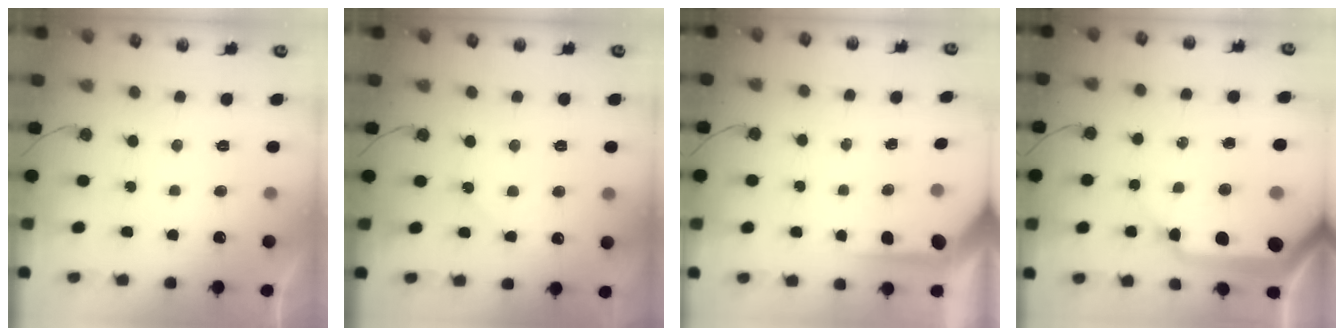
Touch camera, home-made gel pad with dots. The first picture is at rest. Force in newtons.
{"total": 5.5, "press": 5.4, "slide": 1.0}
{"total": 4.9, "press": 4.8, "slide": 0.2}
{"total": 20.8, "press": 20.5, "slide": 3.5}